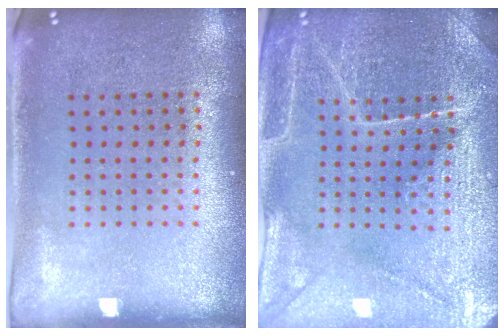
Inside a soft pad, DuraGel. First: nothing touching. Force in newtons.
{"total": 4.1, "press": 4.0, "slide": 1.1}